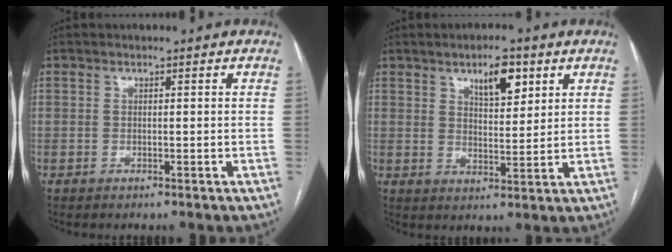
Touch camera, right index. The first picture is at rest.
{"total": 6.4, "force": [3.5, 2.3, 4.8], "torque": [-0.079, 0.002, 0.058]}